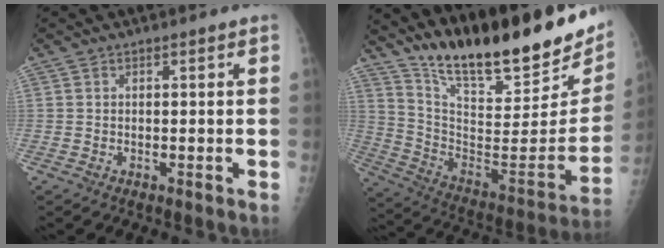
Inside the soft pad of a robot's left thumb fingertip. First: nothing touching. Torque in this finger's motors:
{"motor_torque": [0.71, 0.38, 1.42, -1.35, 0.08]}